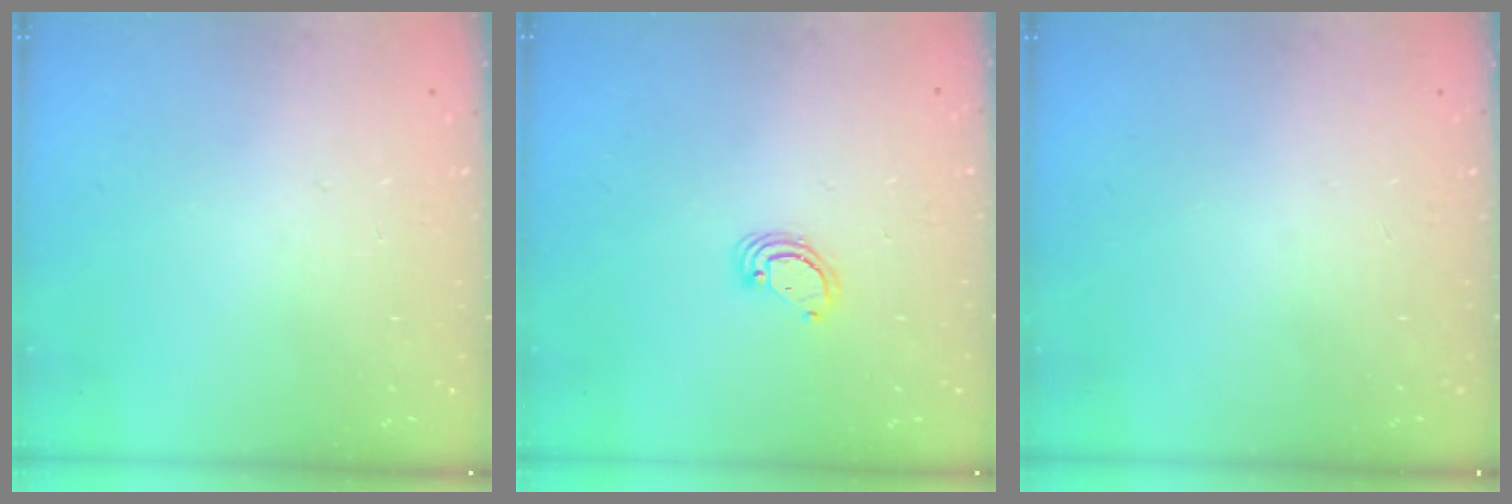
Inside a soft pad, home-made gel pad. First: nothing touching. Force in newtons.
{"total": 3.9, "press": 3.9, "slide": 0.3}
{"total": 0.0}